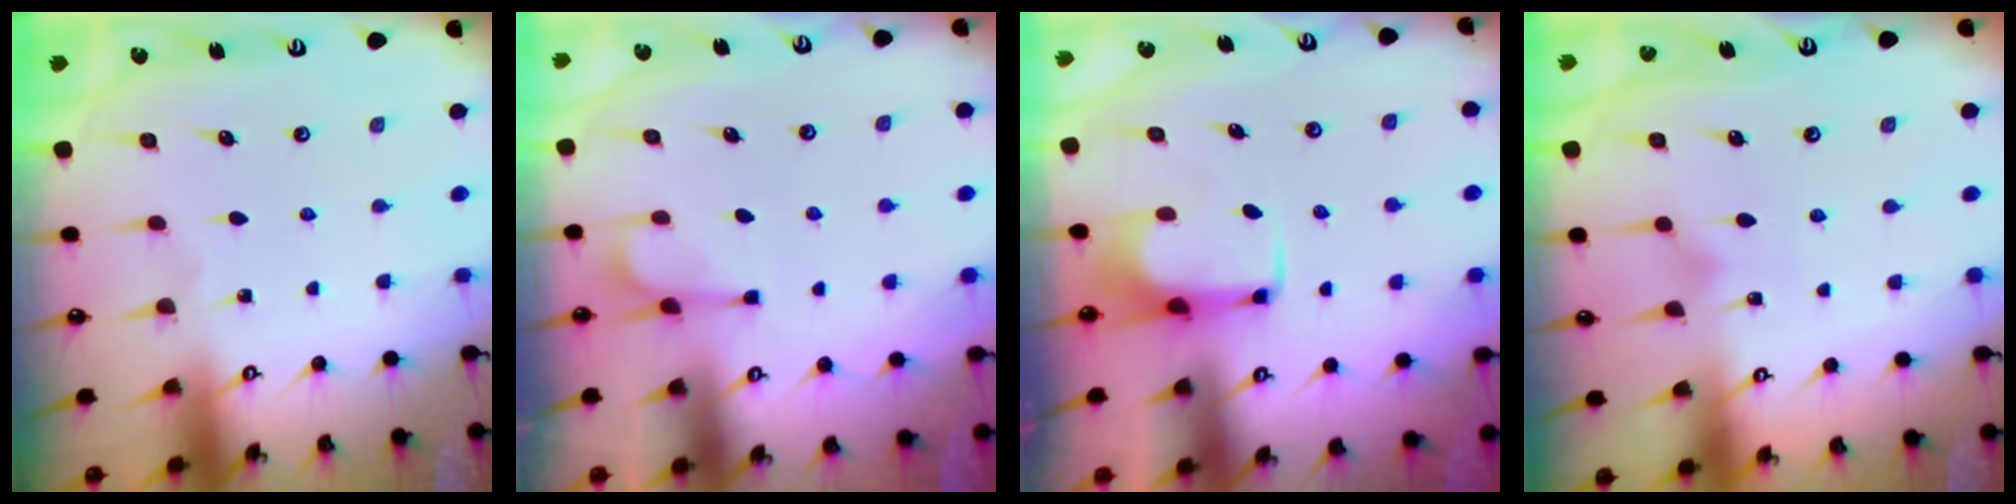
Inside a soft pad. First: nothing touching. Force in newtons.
{"total": 2.5, "press": 2.0, "slide": 1.4}
{"total": 2.1, "press": 2.1, "slide": 0.4}
{"total": 3.7, "press": 3.7, "slide": 0.5}